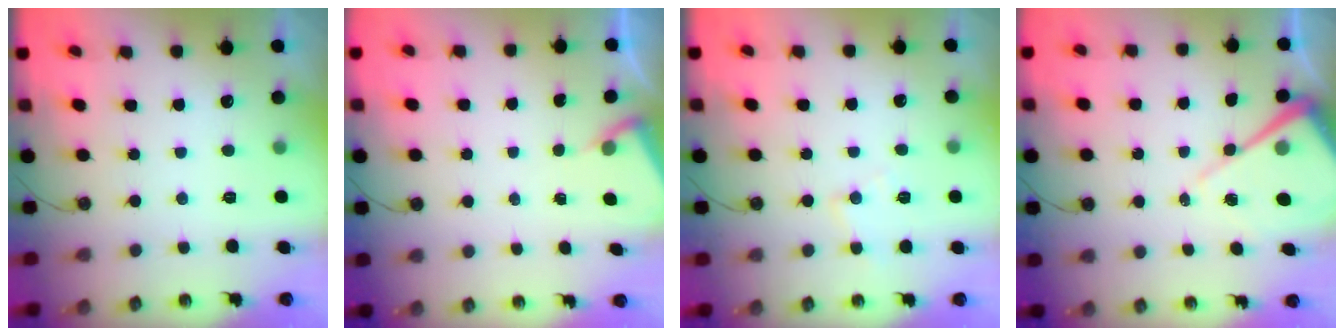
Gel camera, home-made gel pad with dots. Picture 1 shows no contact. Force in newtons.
{"total": 2.2, "press": 2.1, "slide": 0.3}
{"total": 7.2, "press": 7.2, "slide": 0.5}
{"total": 9.4, "press": 9.4, "slide": 0.8}